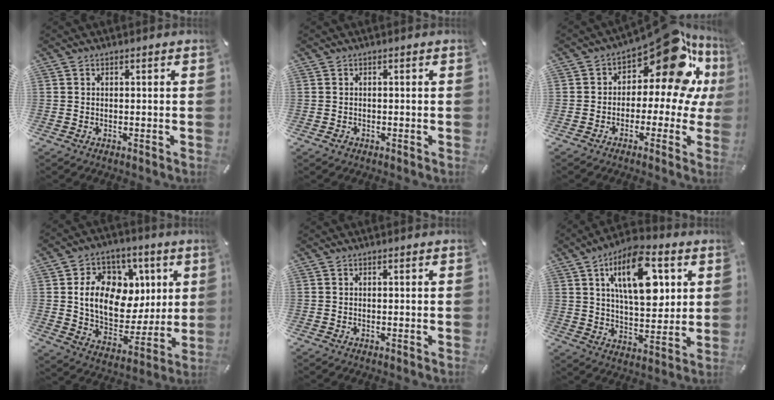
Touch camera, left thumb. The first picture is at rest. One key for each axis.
{"total": 0.9, "fx": -0.3, "fy": 0.8, "fz": 0.0, "tx": 0.001, "ty": 0.007, "tz": -0.010}
{"total": 17.7, "fx": 8.5, "fy": 8.6, "fz": 12.9, "tx": -0.176, "ty": -0.062, "tz": 0.136}
{"total": 15.0, "fx": 3.3, "fy": 11.9, "fz": 8.6, "tx": -0.140, "ty": -0.013, "tz": 0.068}
{"total": 0.0}
{"total": 17.2, "fx": 6.9, "fy": 8.6, "fz": 13.3, "tx": -0.197, "ty": -0.013, "tz": 0.113}